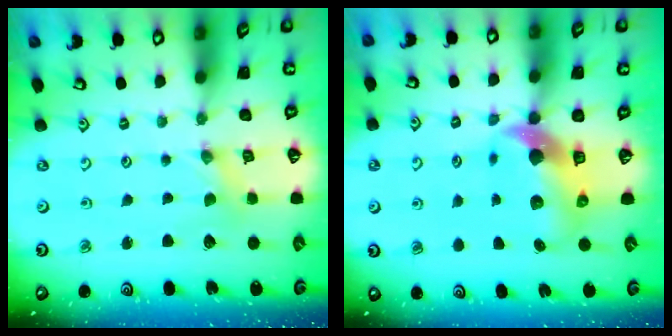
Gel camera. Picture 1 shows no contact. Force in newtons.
{"total": 9.0, "press": 9.0, "slide": 1.3}